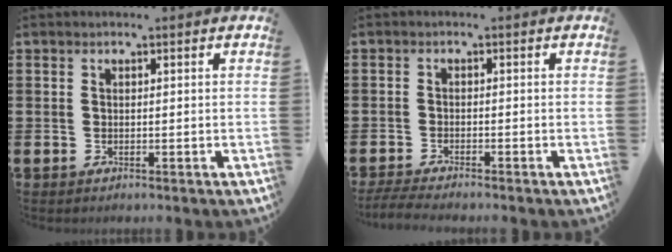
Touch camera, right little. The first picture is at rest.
{"total": 1.8, "force": [-1.6, 0.0, 0.9], "torque": [-0.014, 0.003, -0.029]}